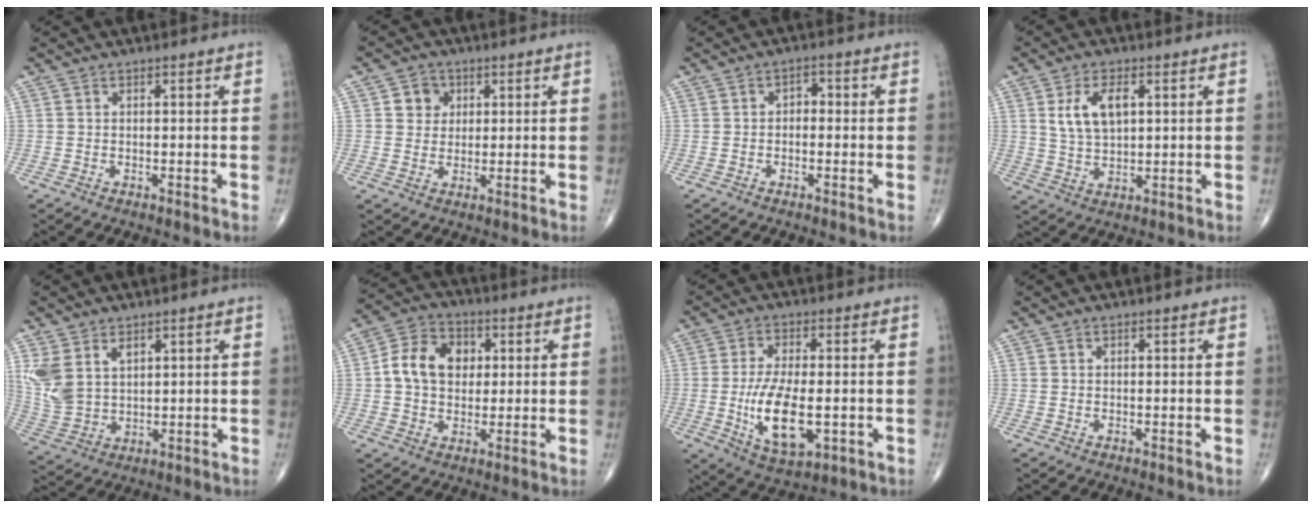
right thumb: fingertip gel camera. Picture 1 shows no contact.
{"total": 4.4, "force": [1.4, 3.9, 1.4], "torque": [0.001, -0.002, 0.020]}
{"total": 2.1, "force": [-0.3, 1.5, 1.4], "torque": [-0.008, 0.012, -0.014]}
{"total": 7.9, "force": [2.3, 4.2, 6.2], "torque": [-0.110, -0.005, 0.049]}
{"total": 8.8, "force": [3.8, 5.6, 5.6], "torque": [-0.115, -0.010, 0.091]}
{"total": 10.8, "force": [1.3, 8.2, 6.8], "torque": [-0.095, 0.014, 0.014]}
{"total": 12.5, "force": [-2.2, 5.6, 11.0], "torque": [-0.197, -0.009, -0.030]}
{"total": 0.0}